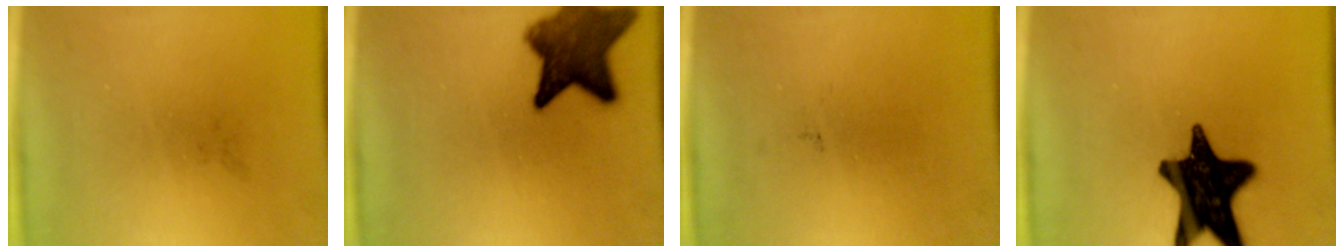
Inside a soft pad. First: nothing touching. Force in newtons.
{"total": 9.7}
{"total": 0.0}
{"total": 17.9}